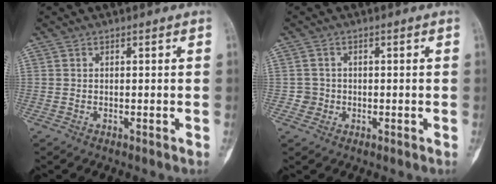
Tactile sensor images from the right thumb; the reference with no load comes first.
{"total": 2.0, "force": [-0.4, 1.9, -0.1], "torque": [0.015, 0.009, -0.012]}